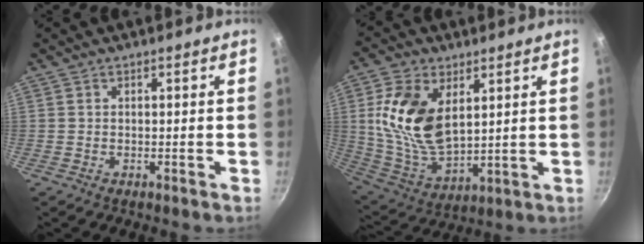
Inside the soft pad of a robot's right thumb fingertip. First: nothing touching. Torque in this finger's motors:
{"motor_torque": [-1.10, 1.57, 0.89, 0.12, 0.28]}